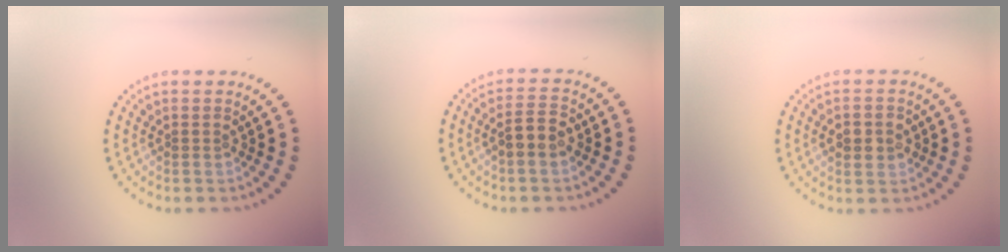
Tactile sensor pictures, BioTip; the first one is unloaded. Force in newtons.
{"total": 2.6, "press": 2.5, "slide": 0.6}
{"total": 3.2, "press": 3.2, "slide": 0.5}